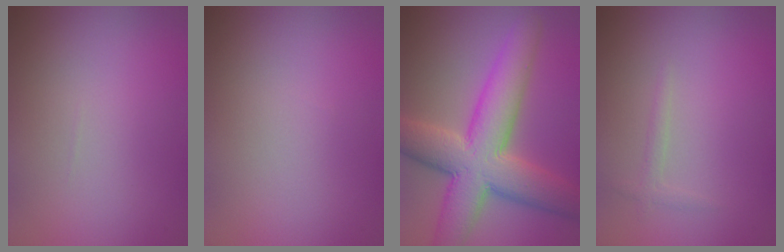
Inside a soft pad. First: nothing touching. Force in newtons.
{"total": 0.0}
{"total": 10.0, "press": 10.0, "slide": 0.6}
{"total": 0.9, "press": 0.9, "slide": 0.1}